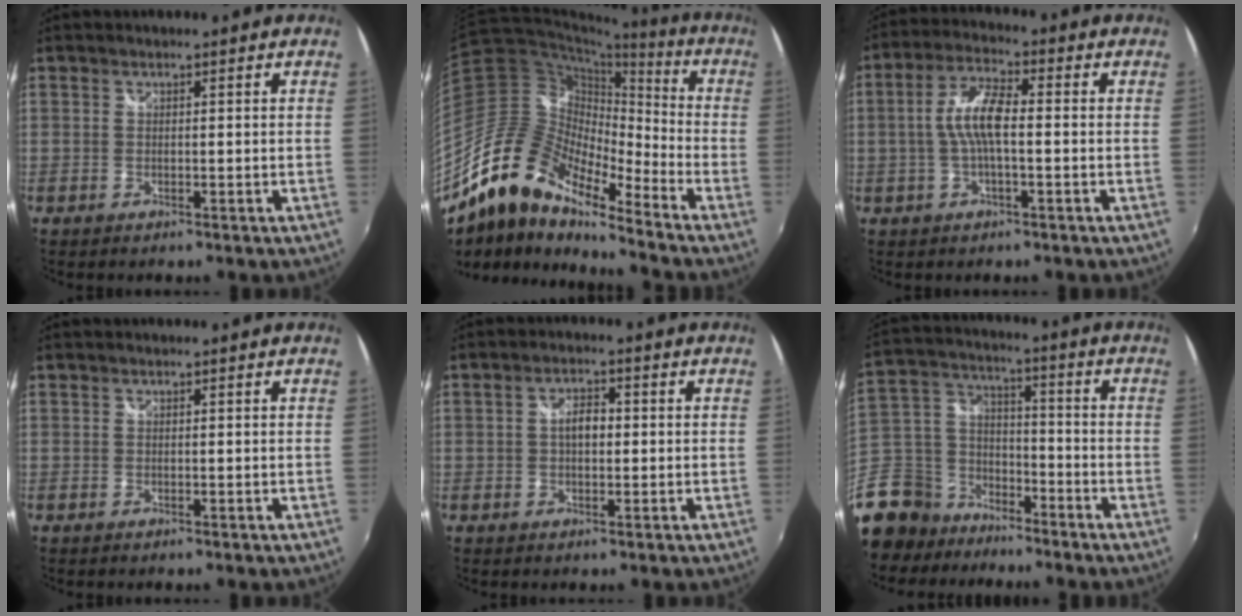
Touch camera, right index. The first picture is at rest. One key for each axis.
{"total": 18.5, "fx": -14.1, "fy": 6.2, "fz": 10.2, "tx": -0.179, "ty": -0.009, "tz": -0.283}
{"total": 7.6, "fx": -0.5, "fy": 2.1, "fz": 7.3, "tx": -0.148, "ty": 0.011, "tz": -0.011}
{"total": 0.0}
{"total": 3.6, "fx": 0.0, "fy": 2.0, "fz": 3.0, "tx": -0.050, "ty": 0.008, "tz": -0.001}
{"total": 19.4, "fx": -13.2, "fy": 13.0, "fz": 5.7, "tx": -0.203, "ty": 0.030, "tz": -0.234}